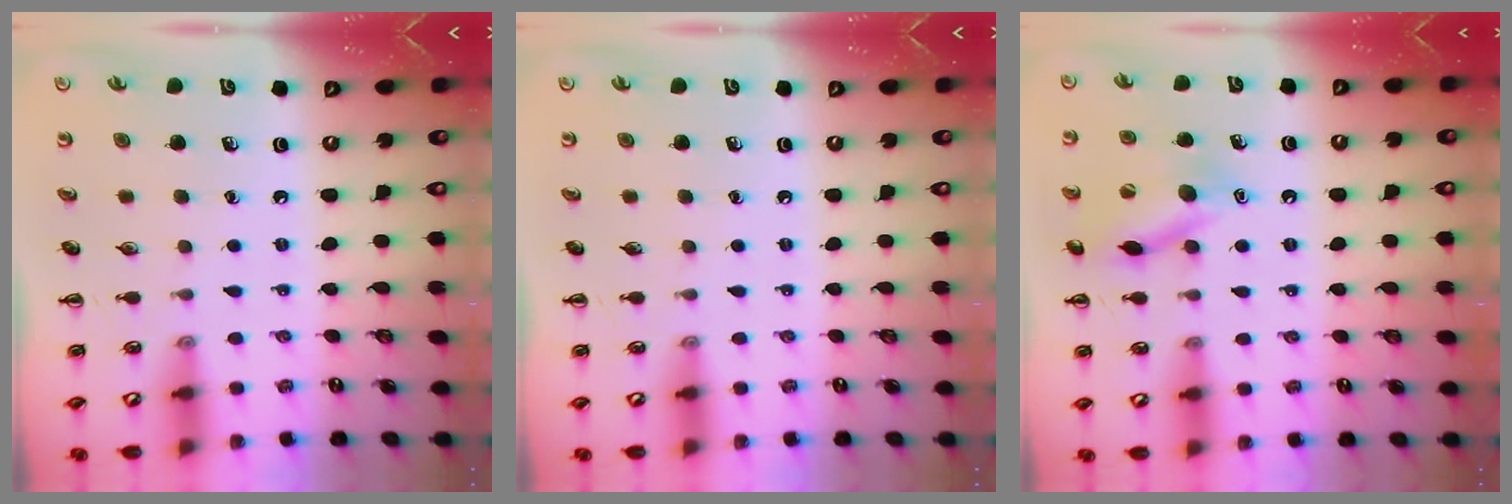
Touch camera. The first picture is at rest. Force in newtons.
{"total": 0.0}
{"total": 12.8, "press": 12.6, "slide": 1.7}